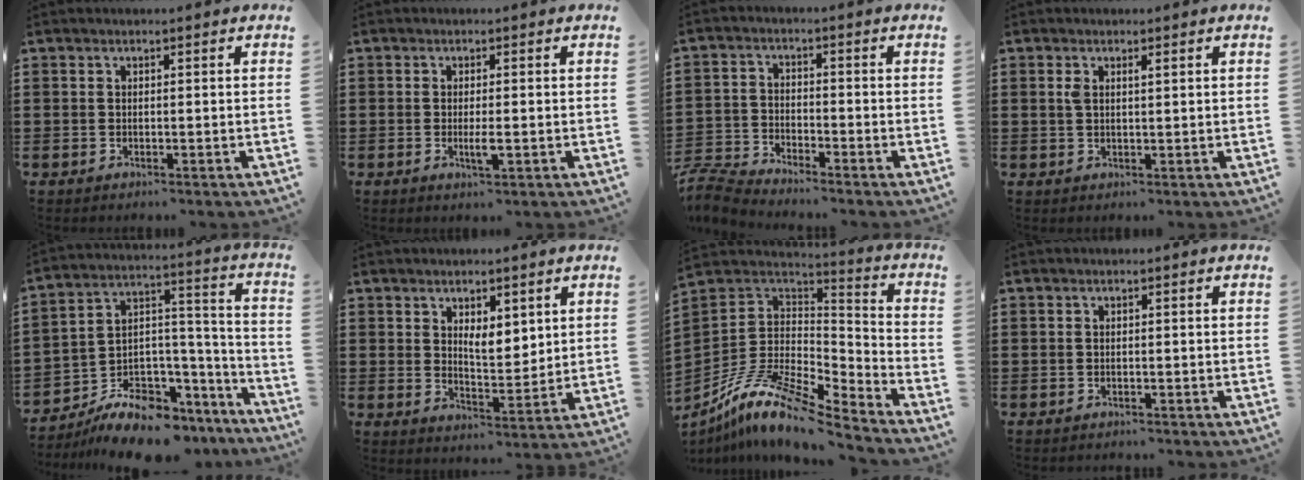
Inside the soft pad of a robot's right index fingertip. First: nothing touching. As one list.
[{"total": 2.4, "force": [-0.7, 0.4, 2.3], "torque": [-0.048, -0.005, -0.014]}, {"total": 4.6, "force": [-4.5, 0.0, 0.7], "torque": [-0.044, -0.013, -0.100]}, {"total": 1.4, "force": [0.5, 0.5, 1.2], "torque": [-0.025, 0.004, 0.008]}, {"total": 9.8, "force": [-8.0, 4.5, 3.2], "torque": [-0.054, 0.025, -0.144]}, {"total": 4.0, "force": [2.5, 1.9, 2.5], "torque": [-0.040, -0.006, 0.041]}, {"total": 12.5, "force": [-9.2, 3.2, 7.8], "torque": [-0.167, 0.010, -0.180]}, {"total": 0.6, "force": [-0.6, 0.0, 0.0], "torque": [-0.001, -0.002, -0.013]}]